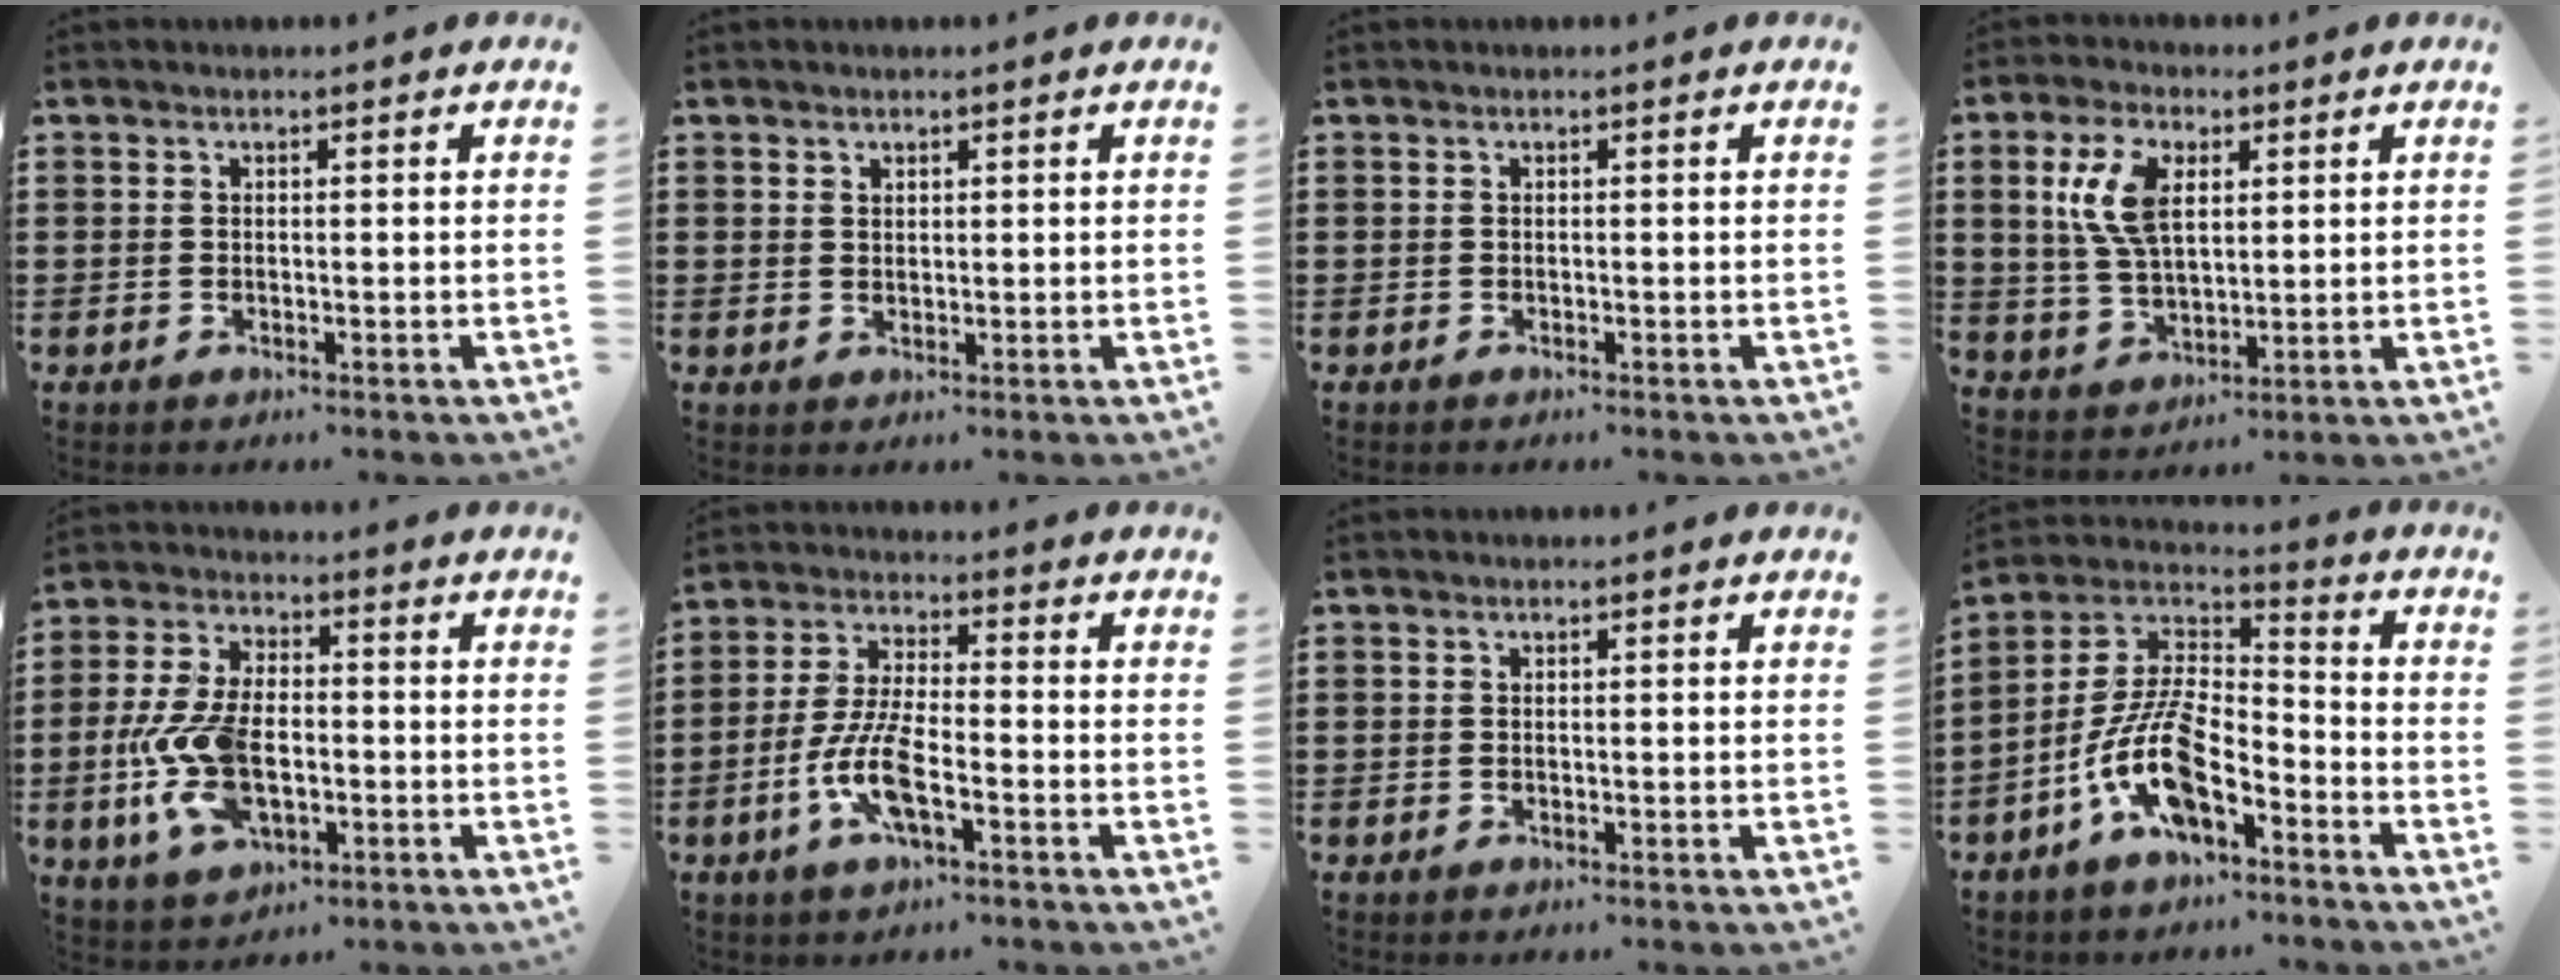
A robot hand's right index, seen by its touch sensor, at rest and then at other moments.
{"total": 1.2, "force": [1.0, 0.7, 0.1], "torque": [-0.004, 0.002, 0.019]}
{"total": 0.0}
{"total": 8.6, "force": [2.8, 4.7, 6.7], "torque": [-0.157, 0.009, 0.046]}
{"total": 10.9, "force": [-2.3, 5.9, 8.9], "torque": [-0.221, -0.009, -0.048]}
{"total": 8.4, "force": [-3.2, 2.6, 7.4], "torque": [-0.169, -0.011, -0.064]}
{"total": 0.0}
{"total": 11.8, "force": [-6.0, 4.6, 9.1], "torque": [-0.220, -0.009, -0.121]}